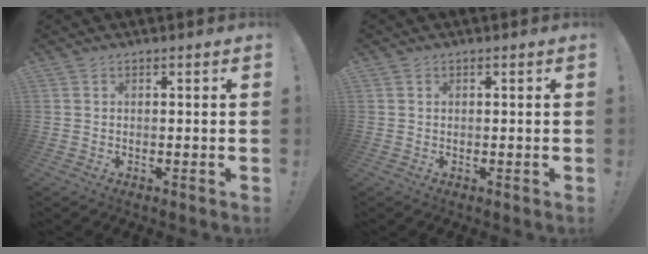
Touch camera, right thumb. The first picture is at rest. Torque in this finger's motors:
{"motor_torque": [-0.23, -0.05, 0.02, 0.03, -0.07]}